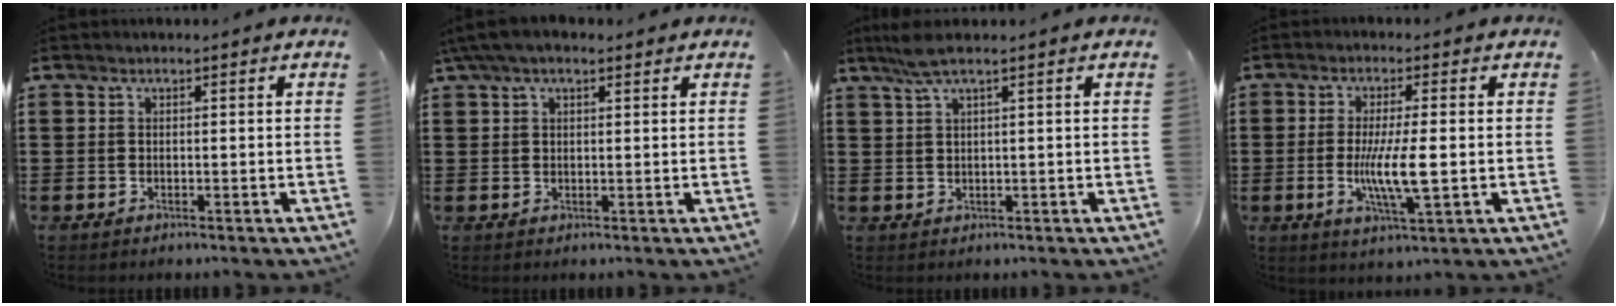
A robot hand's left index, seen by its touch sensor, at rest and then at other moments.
{"total": 3.8, "force": [2.3, 1.4, 2.7], "torque": [-0.057, 0.007, 0.043]}
{"total": 2.4, "force": [1.7, 0.2, 1.7], "torque": [-0.037, 0.001, 0.031]}
{"total": 7.3, "force": [-0.8, 1.1, 7.1], "torque": [-0.136, -0.011, -0.018]}